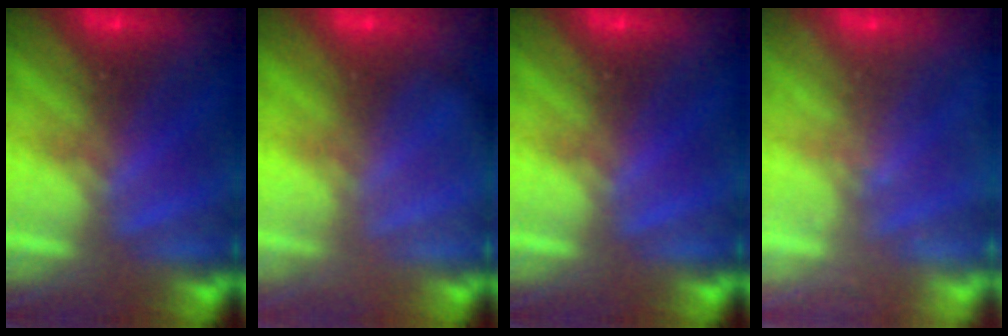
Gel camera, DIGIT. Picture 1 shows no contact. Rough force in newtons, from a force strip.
{"total": 2.2}
{"total": 0.0}
{"total": 2.4}